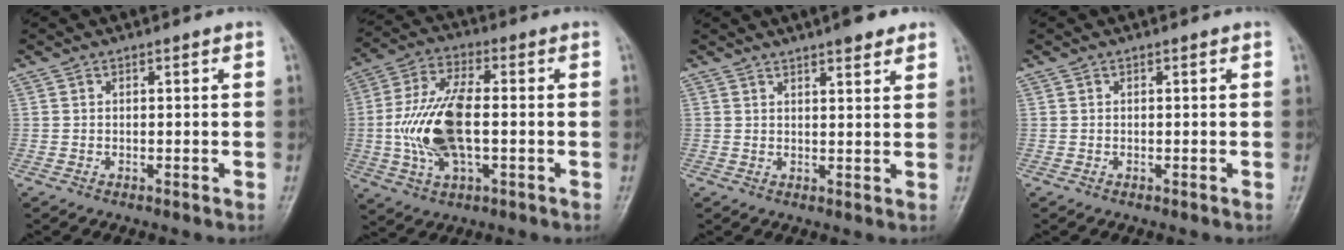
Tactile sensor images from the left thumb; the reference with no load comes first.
{"total": 14.3, "force": [-1.2, 6.8, 12.5], "torque": [-0.254, 0.013, -0.022]}
{"total": 5.3, "force": [3.8, 1.3, 3.4], "torque": [-0.034, -0.014, 0.049]}
{"total": 0.0}